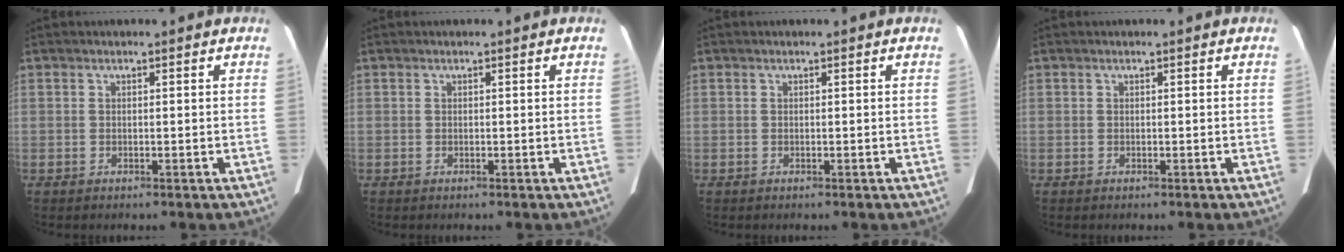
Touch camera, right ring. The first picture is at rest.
{"total": 0.0}
{"total": 0.0}
{"total": 0.0}